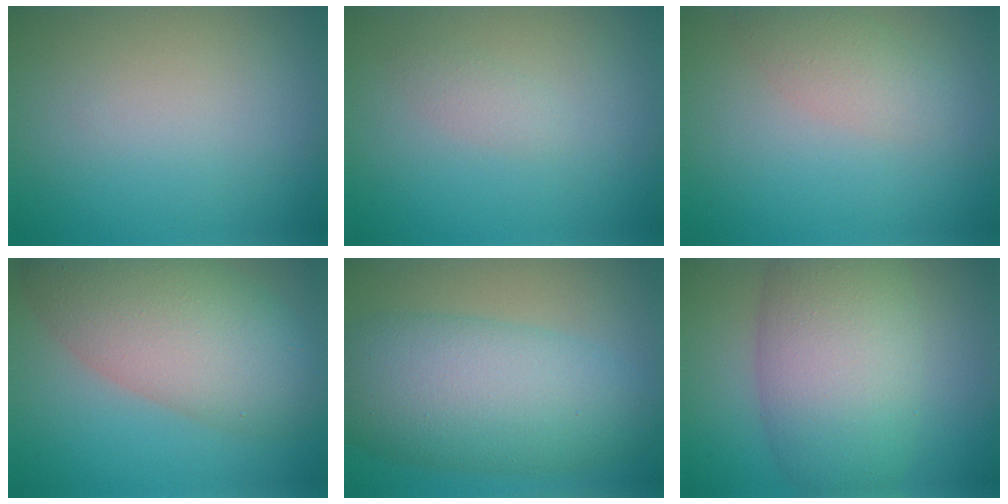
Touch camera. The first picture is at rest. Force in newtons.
{"total": 1.1, "press": 1.1, "slide": 0.0}
{"total": 2.3, "press": 2.3, "slide": 0.1}
{"total": 9.6, "press": 9.6, "slide": 0.6}
{"total": 9.9, "press": 9.8, "slide": 0.1}
{"total": 9.2, "press": 9.2, "slide": 0.2}